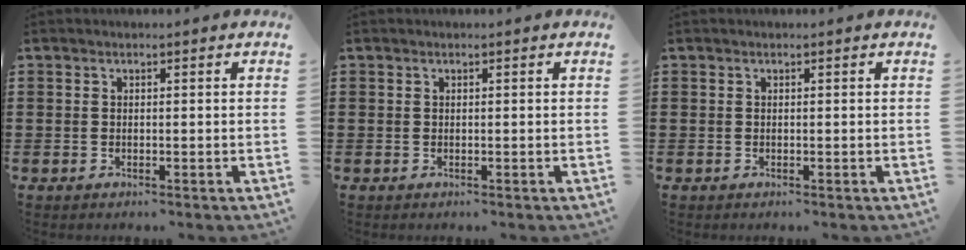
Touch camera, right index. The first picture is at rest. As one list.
[{"total": 0.0}, {"total": 0.0}]